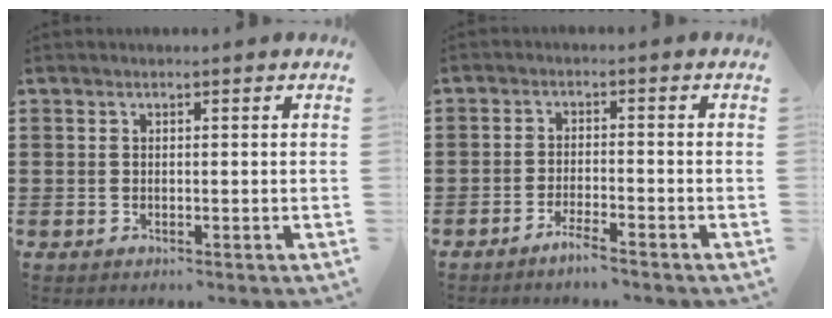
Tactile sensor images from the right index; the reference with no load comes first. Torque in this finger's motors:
{"motor_torque": [1.16, 0.98, 0.07, 0.00]}